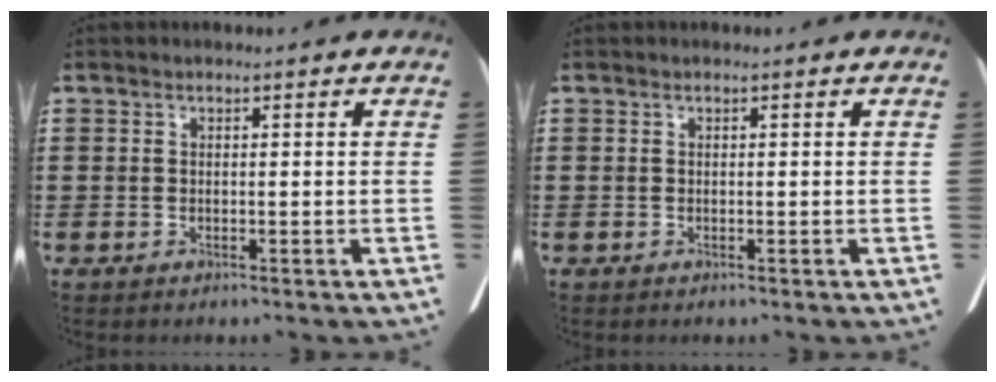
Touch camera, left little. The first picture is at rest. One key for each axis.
{"total": 0.0}